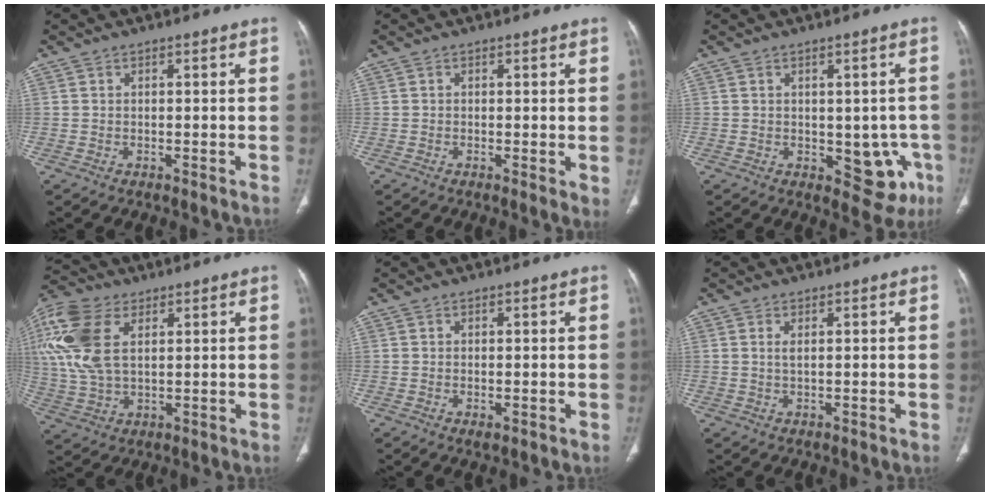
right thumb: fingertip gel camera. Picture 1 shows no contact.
{"total": 1.8, "force": [0.0, 0.5, 1.7], "torque": [-0.026, -0.008, -0.005]}
{"total": 8.2, "force": [-2.0, 5.0, 6.3], "torque": [-0.028, 0.000, -0.013]}
{"total": 15.3, "force": [4.8, 8.8, 11.5], "torque": [-0.268, 0.004, 0.093]}
{"total": 1.0, "force": [-0.3, 0.6, 0.8], "torque": [-0.014, -0.003, -0.001]}
{"total": 1.3, "force": [0.4, 0.5, 1.1], "torque": [-0.028, 0.001, 0.010]}